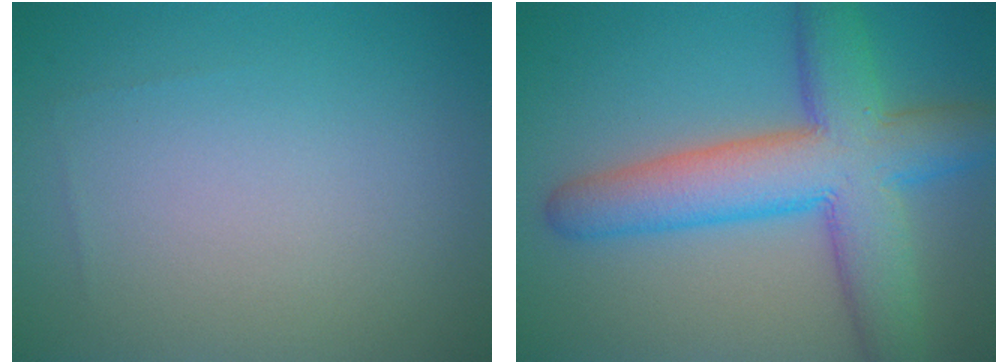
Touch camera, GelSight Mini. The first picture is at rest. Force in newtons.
{"total": 9.5, "press": 9.5, "slide": 0.3}